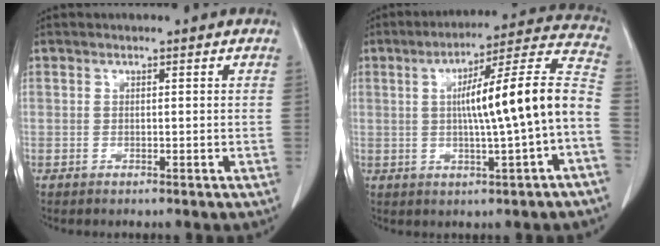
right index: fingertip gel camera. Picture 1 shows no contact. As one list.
[{"total": 15.0, "force": [-1.2, 0.0, 15.0], "torque": [-0.218, 0.027, -0.019]}]